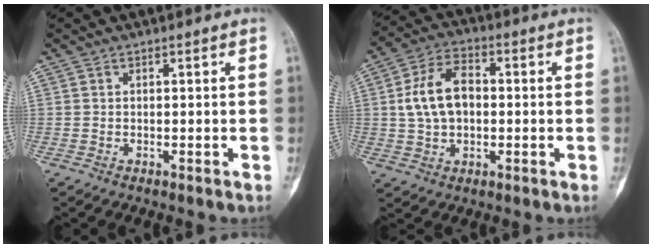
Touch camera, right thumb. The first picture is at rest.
{"total": 10.6, "force": [0.5, 7.0, 7.9], "torque": [-0.138, 0.019, 0.007]}